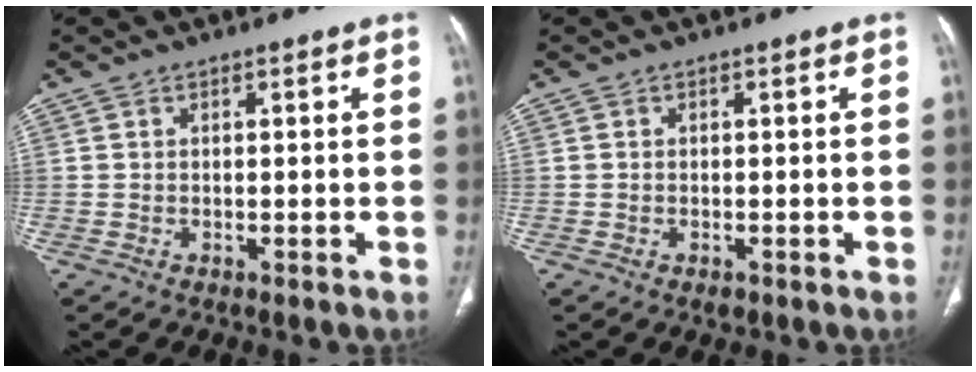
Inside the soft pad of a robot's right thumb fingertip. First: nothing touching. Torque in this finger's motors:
{"motor_torque": [0.22, 0.03, -0.34, -0.18, -0.04]}